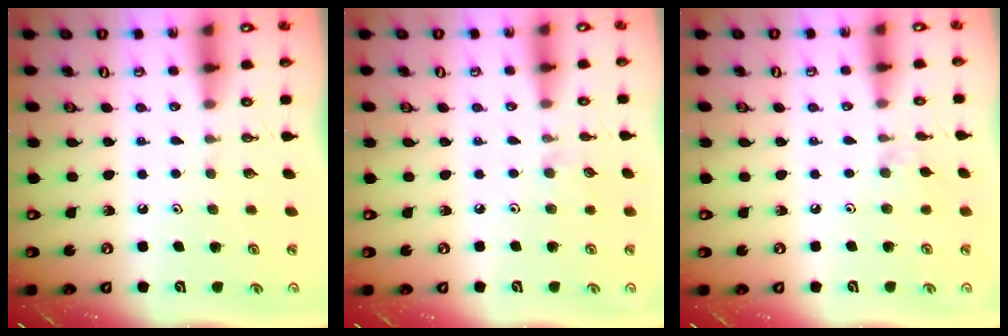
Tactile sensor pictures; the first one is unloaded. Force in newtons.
{"total": 2.6, "press": 2.6, "slide": 0.4}
{"total": 3.0, "press": 2.9, "slide": 0.5}